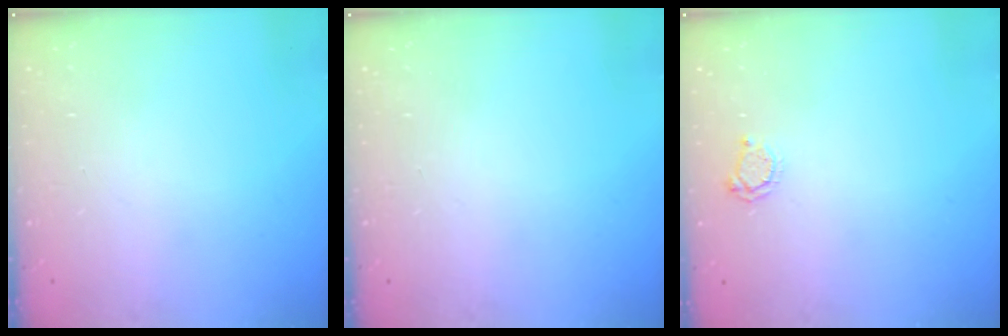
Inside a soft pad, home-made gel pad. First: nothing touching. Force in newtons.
{"total": 0.0}
{"total": 3.9, "press": 3.8, "slide": 0.5}